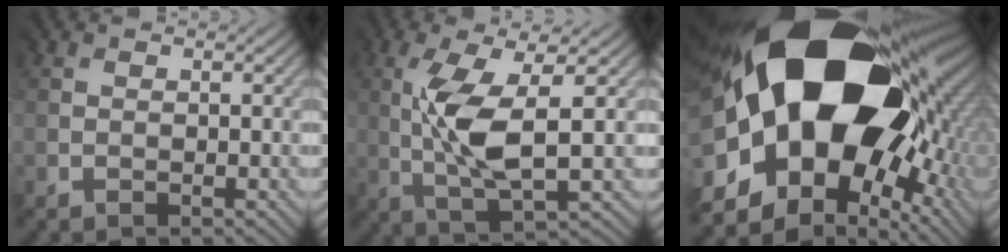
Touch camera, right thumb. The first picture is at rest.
{"total": 7.7, "force": [0.6, 1.9, 7.4], "torque": [-0.169, -0.001, 0.019]}
{"total": 23.0, "force": [1.5, 15.6, 16.8], "torque": [-0.347, -0.072, 0.062]}